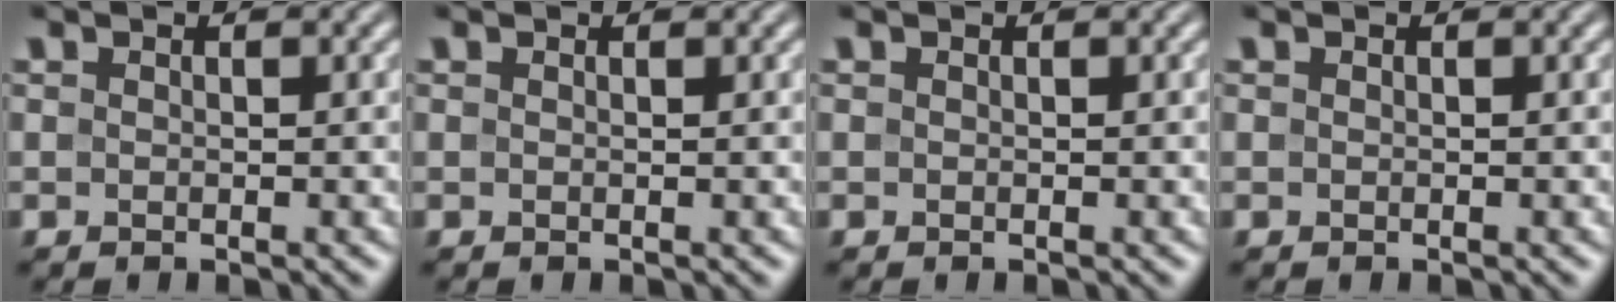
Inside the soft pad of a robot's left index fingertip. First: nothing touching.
{"total": 0.0}
{"total": 0.0}
{"total": 0.0}